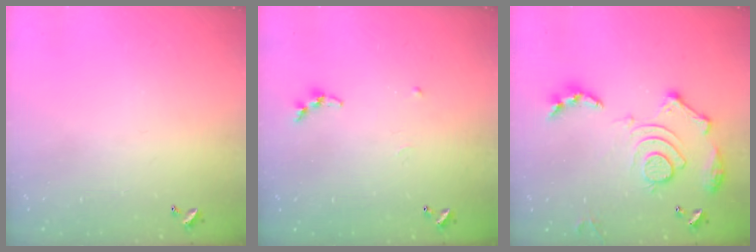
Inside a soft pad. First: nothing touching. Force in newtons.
{"total": 6.2, "press": 6.1, "slide": 0.7}
{"total": 16.1, "press": 16.0, "slide": 1.8}